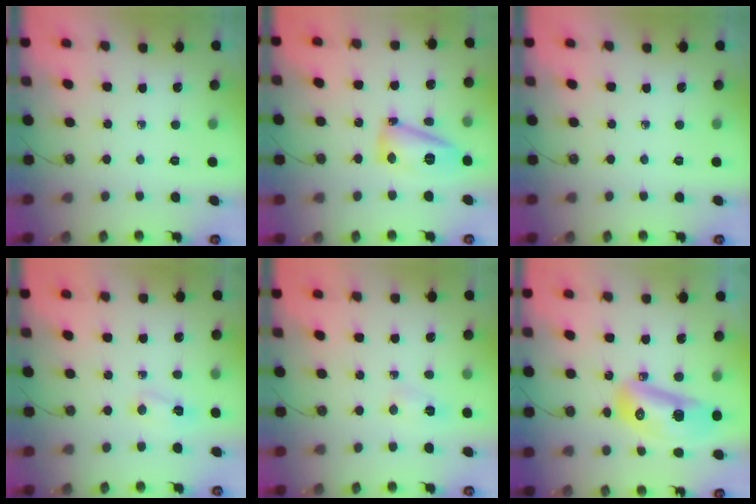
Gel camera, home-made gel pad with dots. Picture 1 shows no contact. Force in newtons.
{"total": 12.1, "press": 12.0, "slide": 1.4}
{"total": 0.0}
{"total": 2.0, "press": 2.0, "slide": 0.4}
{"total": 2.7, "press": 2.7, "slide": 0.4}
{"total": 14.3, "press": 14.2, "slide": 1.7}